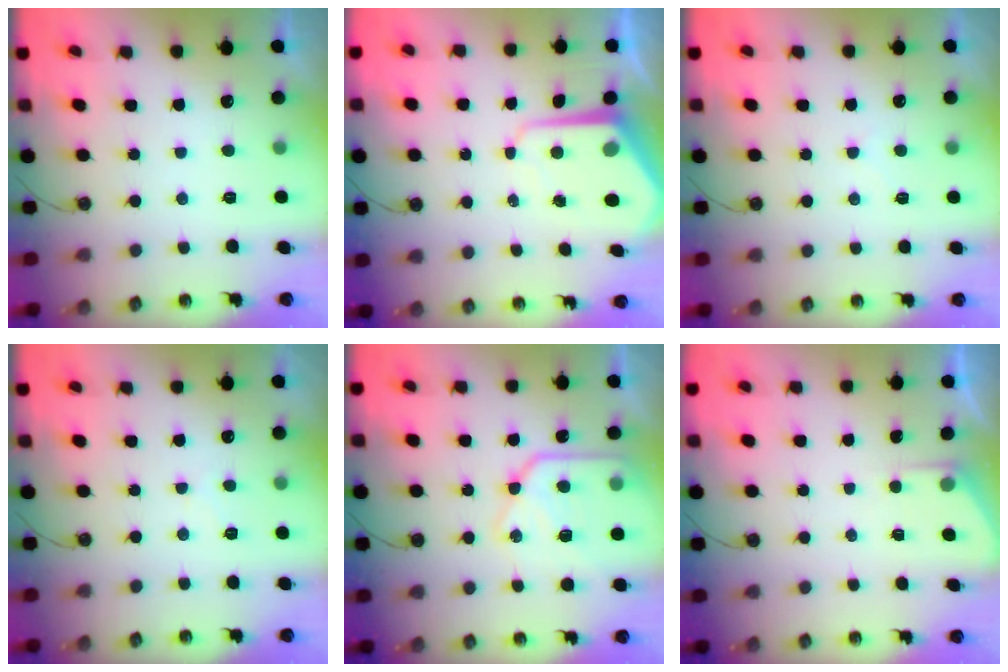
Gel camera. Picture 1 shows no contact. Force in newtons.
{"total": 7.9, "press": 7.9, "slide": 0.7}
{"total": 5.4, "press": 5.4, "slide": 0.7}
{"total": 4.7, "press": 4.6, "slide": 0.7}
{"total": 17.3, "press": 17.2, "slide": 1.5}
{"total": 3.0, "press": 2.9, "slide": 0.4}